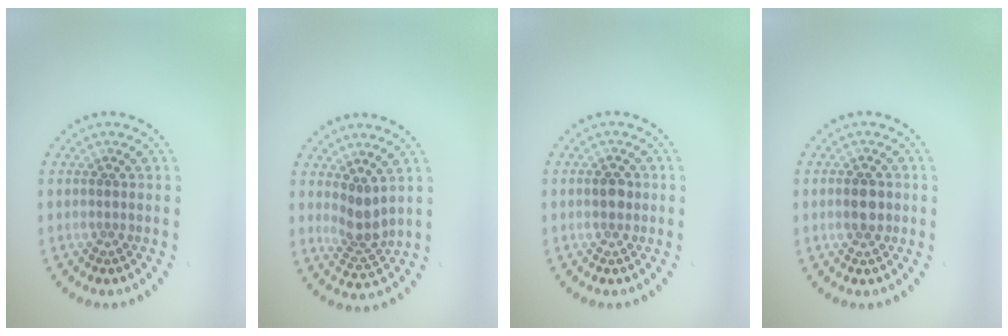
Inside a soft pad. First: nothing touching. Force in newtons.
{"total": 2.7, "press": 2.1, "slide": 1.7}
{"total": 1.4, "press": 1.4, "slide": 0.1}
{"total": 2.4, "press": 2.4, "slide": 0.2}